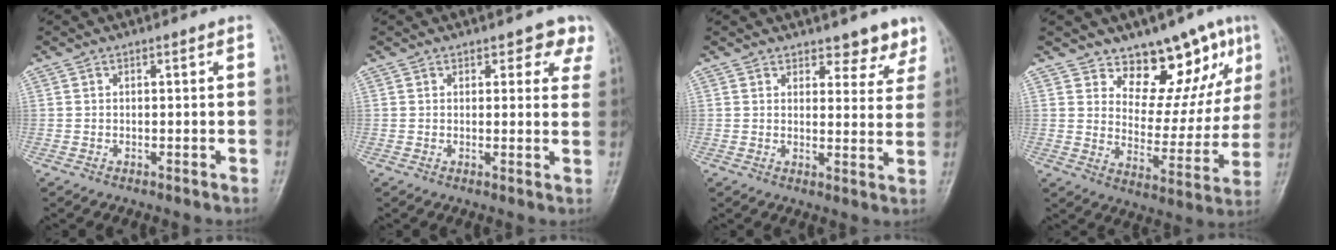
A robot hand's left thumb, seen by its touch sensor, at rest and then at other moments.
{"total": 4.7, "force": [3.7, 2.5, 1.5], "torque": [0.022, -0.018, 0.028]}
{"total": 5.8, "force": [4.8, 2.7, 1.6], "torque": [0.016, -0.033, 0.053]}
{"total": 14.7, "force": [9.6, 7.7, 8.1], "torque": [-0.038, -0.059, 0.148]}